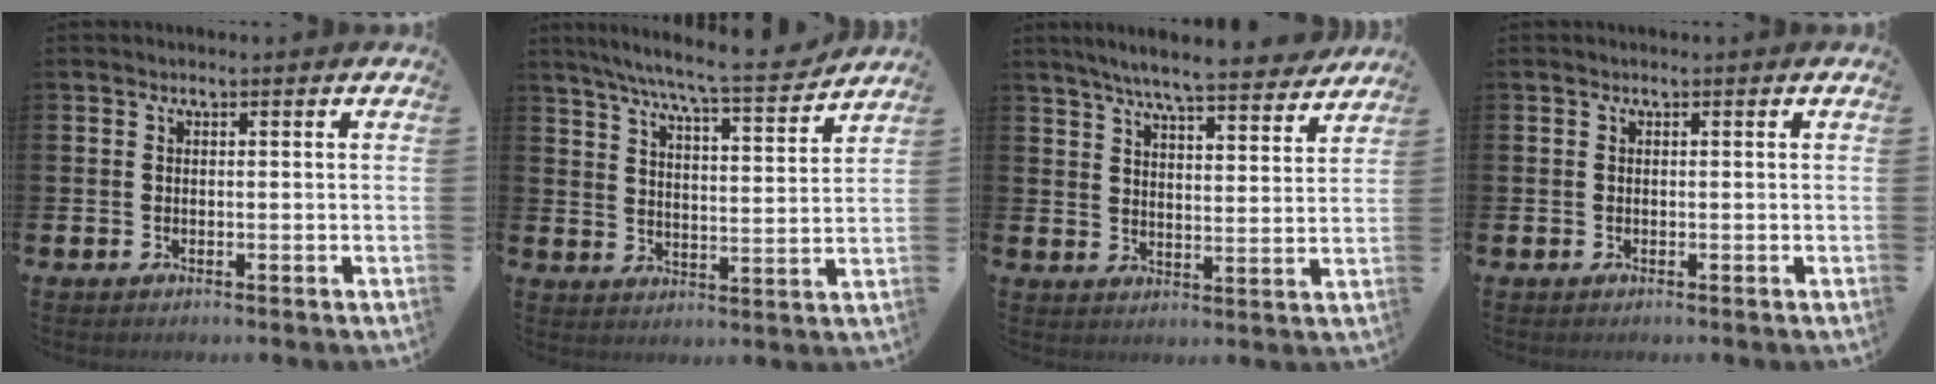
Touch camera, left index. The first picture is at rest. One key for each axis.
{"total": 8.4, "fx": 7.7, "fy": 0.2, "fz": 3.3, "tx": -0.086, "ty": -0.047, "tz": 0.134}
{"total": 7.3, "fx": 6.9, "fy": 0.2, "fz": 2.4, "tx": -0.058, "ty": -0.043, "tz": 0.118}
{"total": 0.0}